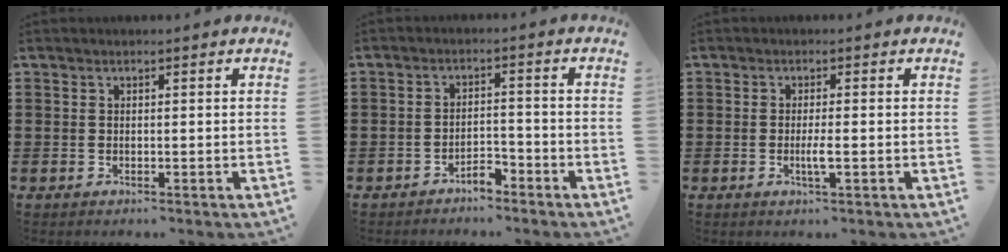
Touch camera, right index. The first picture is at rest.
{"total": 2.9, "force": [-2.7, 0.6, 1.0], "torque": [-0.022, 0.006, -0.054]}
{"total": 2.5, "force": [-0.7, 0.1, 2.5], "torque": [-0.050, -0.006, -0.015]}